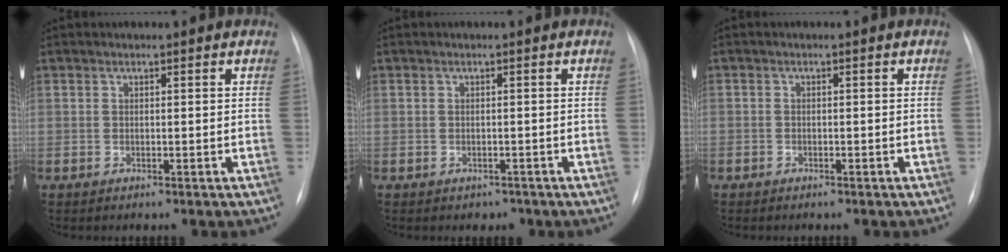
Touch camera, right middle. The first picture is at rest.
{"total": 1.5, "force": [-0.9, 1.1, 0.1], "torque": [0.000, 0.003, -0.007]}
{"total": 0.7, "force": [-0.5, 0.4, 0.1], "torque": [0.002, 0.003, -0.008]}